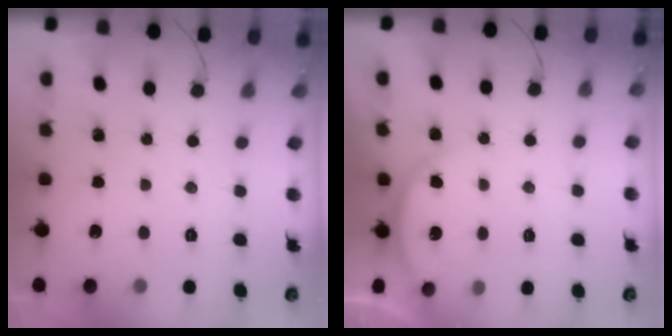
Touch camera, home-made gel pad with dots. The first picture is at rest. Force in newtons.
{"total": 4.2, "press": 4.2, "slide": 0.6}